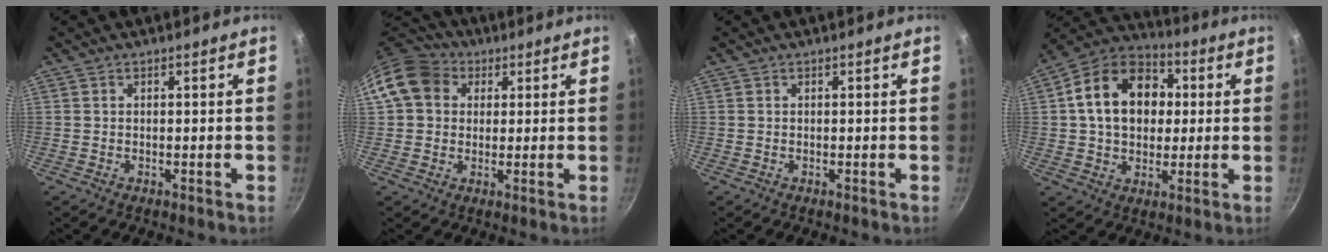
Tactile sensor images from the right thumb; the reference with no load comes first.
{"total": 11.0, "force": [3.2, 9.1, 5.2], "torque": [-0.072, 0.021, 0.042]}
{"total": 0.0}
{"total": 17.3, "force": [2.6, 13.0, 11.1], "torque": [-0.158, 0.025, 0.031]}